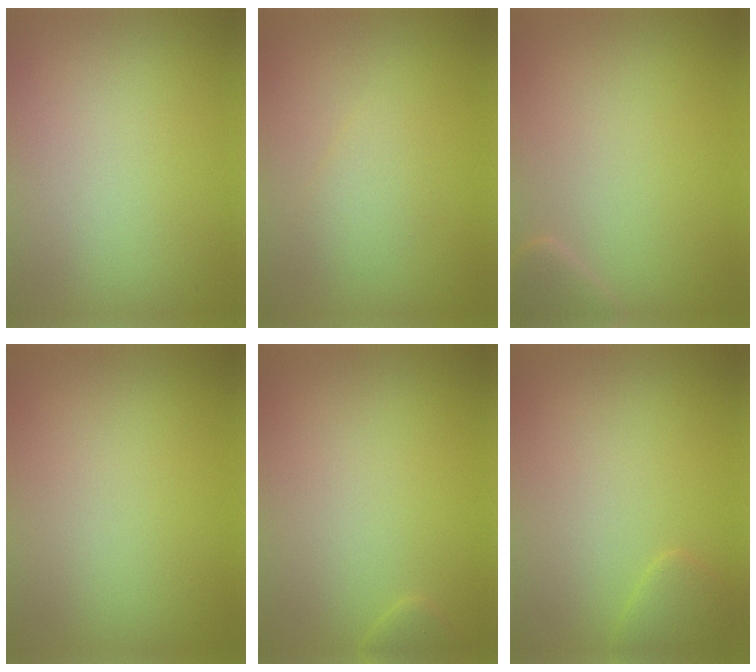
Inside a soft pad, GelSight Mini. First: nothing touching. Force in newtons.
{"total": 1.4, "press": 1.4, "slide": 0.0}
{"total": 1.7, "press": 1.7, "slide": 0.2}
{"total": 0.0}
{"total": 0.9, "press": 0.9, "slide": 0.0}
{"total": 1.3, "press": 1.2, "slide": 0.1}